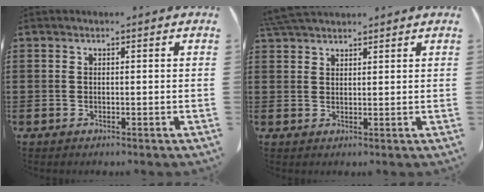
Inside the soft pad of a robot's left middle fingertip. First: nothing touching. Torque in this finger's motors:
{"motor_torque": [0.68, 0.31, 0.57, 0.16]}